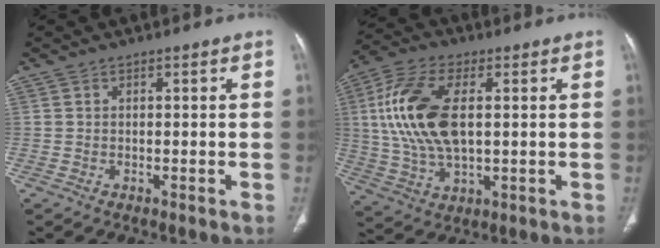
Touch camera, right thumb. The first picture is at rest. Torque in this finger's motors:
{"motor_torque": [-0.29, 1.11, 1.08, 0.97, 0.55]}